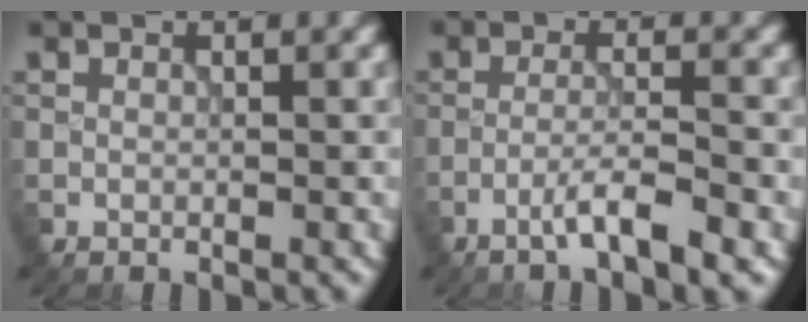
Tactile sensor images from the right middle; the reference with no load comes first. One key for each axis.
{"total": 3.7, "fx": -2.1, "fy": 0.3, "fz": 3.0, "tx": -0.052, "ty": 0.010, "tz": -0.047}